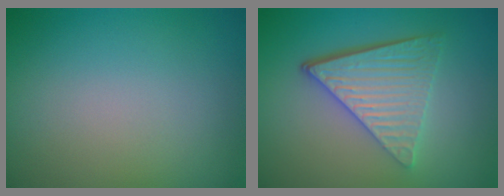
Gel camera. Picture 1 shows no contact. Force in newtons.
{"total": 6.0, "press": 4.2, "slide": 4.3}